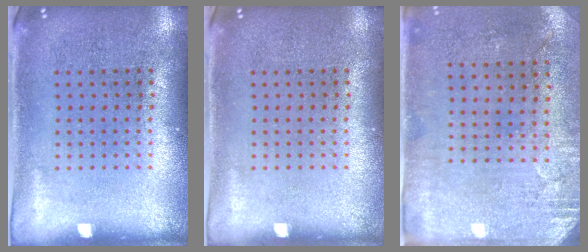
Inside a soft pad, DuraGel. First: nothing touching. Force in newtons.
{"total": 0.0}
{"total": 2.9, "press": 2.4, "slide": 1.6}